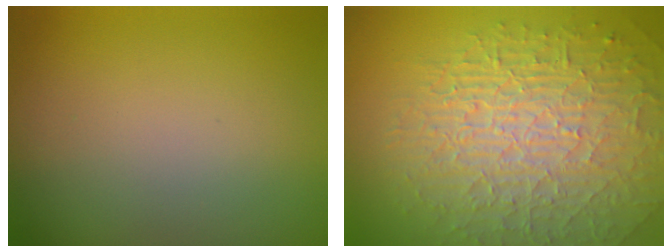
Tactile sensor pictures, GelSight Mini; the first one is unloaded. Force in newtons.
{"total": 9.7, "press": 6.3, "slide": 7.4}